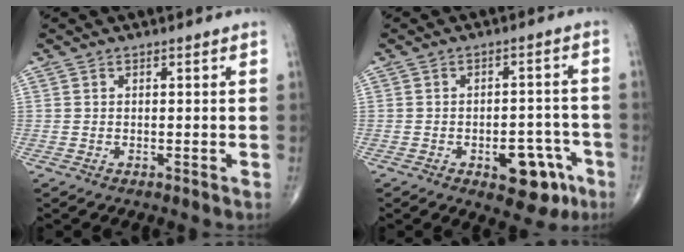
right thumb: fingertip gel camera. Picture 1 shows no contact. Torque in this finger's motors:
{"motor_torque": [1.29, 1.07, 0.53, -0.93, 0.22]}